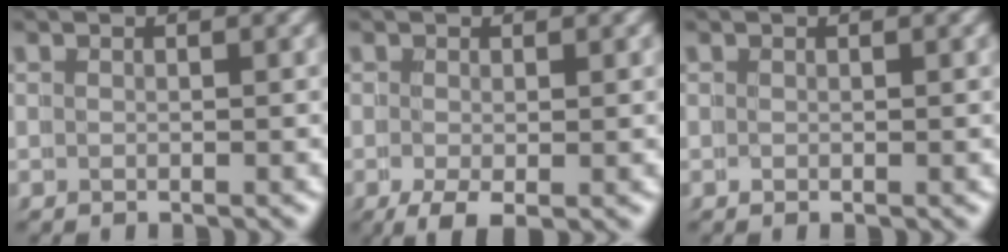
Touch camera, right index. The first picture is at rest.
{"total": 2.4, "force": [-1.4, 0.7, 1.9], "torque": [-0.034, -0.016, -0.013]}
{"total": 0.0}